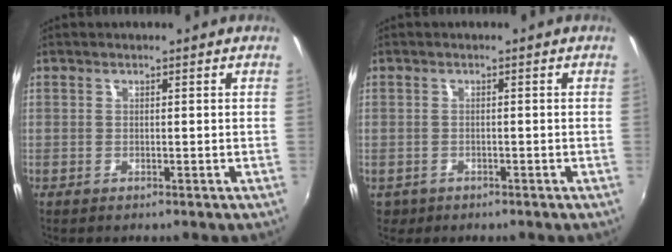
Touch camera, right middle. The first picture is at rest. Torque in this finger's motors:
{"motor_torque": [-0.41, -0.05, -0.07, -0.02]}